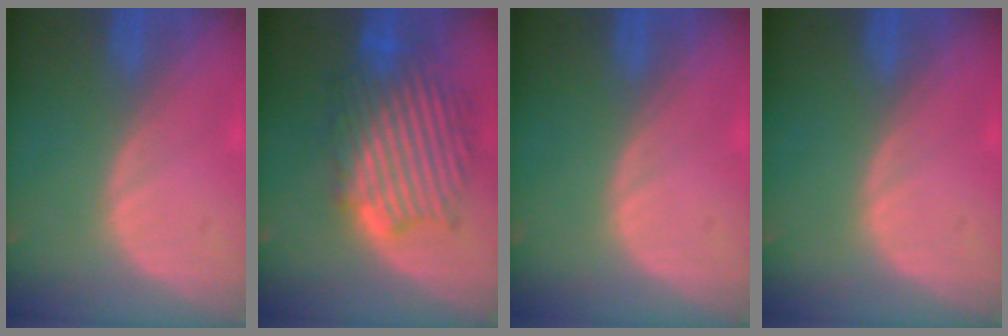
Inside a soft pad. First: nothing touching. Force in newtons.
{"total": 10.7, "press": 10.7, "slide": 0.5}
{"total": 0.0}
{"total": 0.0}